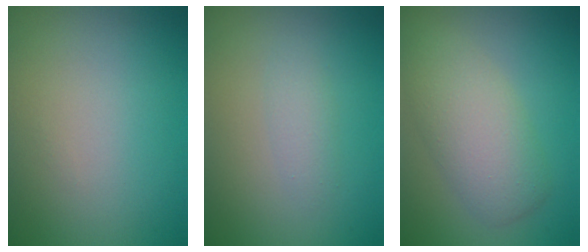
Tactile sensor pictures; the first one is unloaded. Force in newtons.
{"total": 1.3, "press": 1.3, "slide": 0.1}
{"total": 5.0, "press": 5.0, "slide": 0.2}